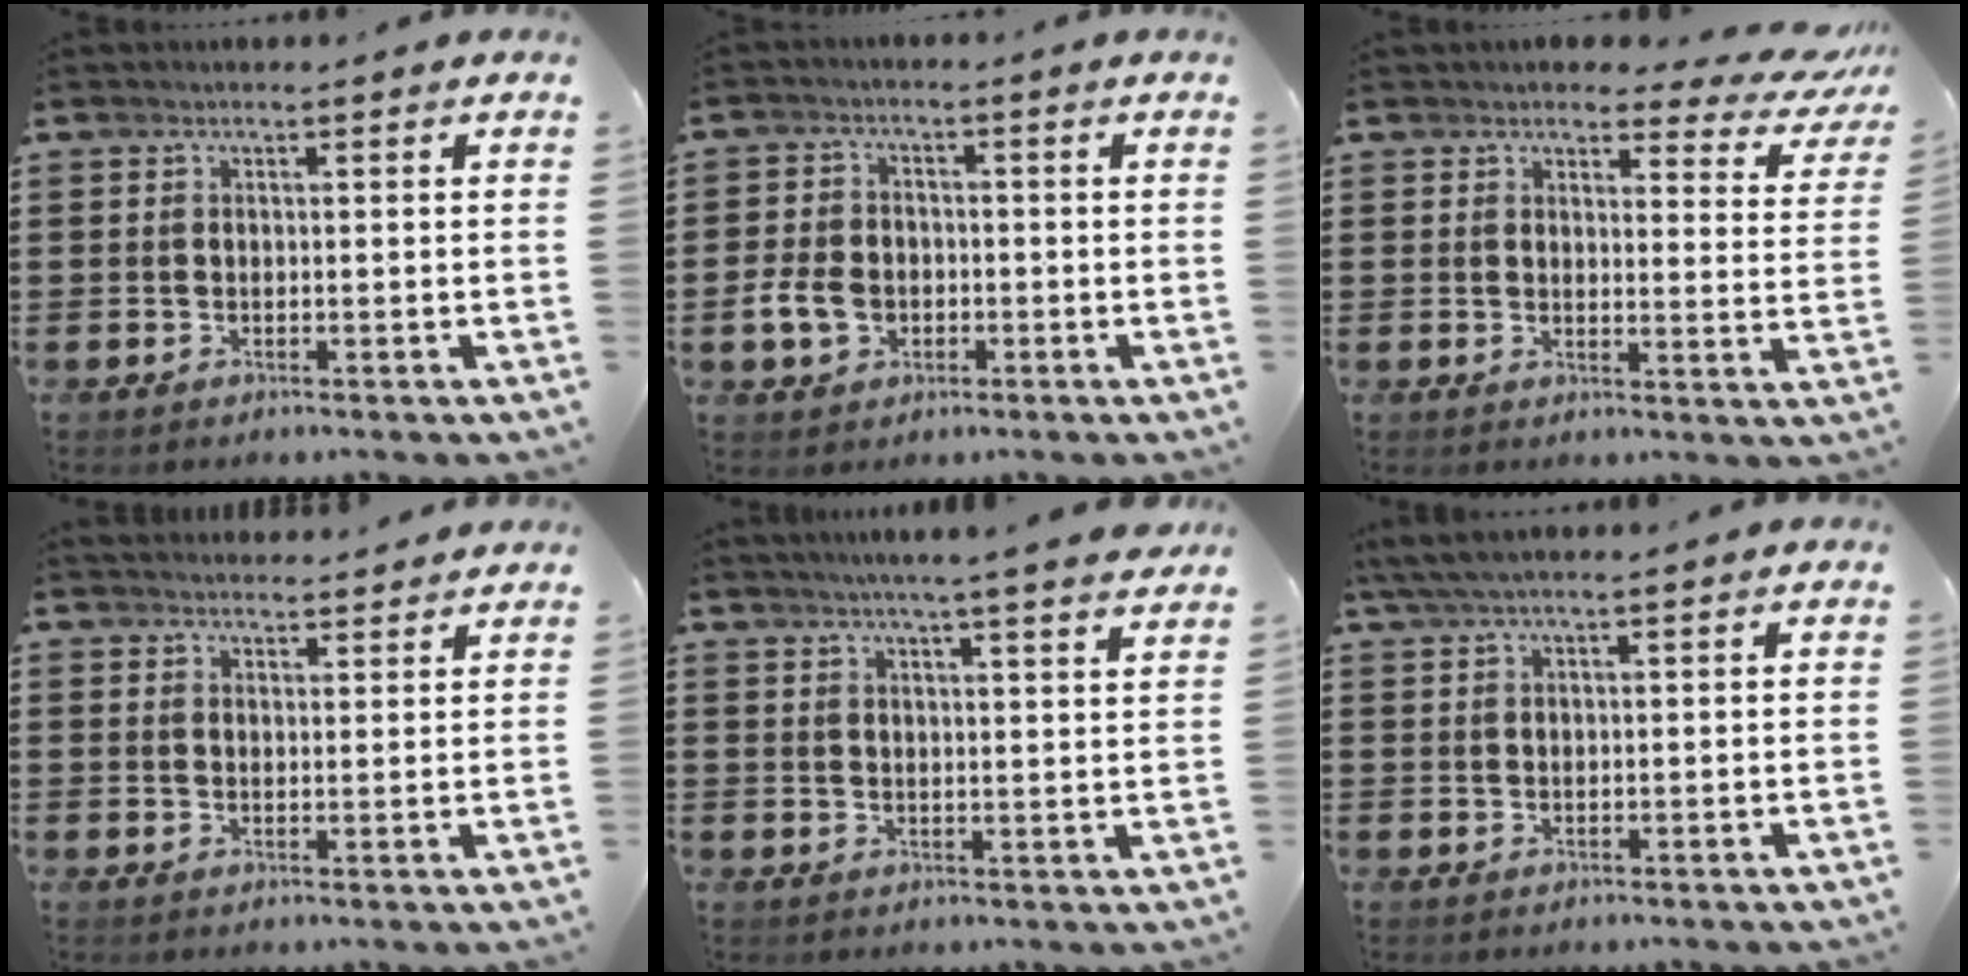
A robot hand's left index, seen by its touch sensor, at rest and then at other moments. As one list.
[{"total": 5.1, "force": [-1.5, 3.9, 3.0], "torque": [-0.080, 0.000, -0.034]}, {"total": 3.8, "force": [3.3, 1.1, 1.6], "torque": [-0.031, -0.019, 0.054]}, {"total": 2.2, "force": [2.2, 0.1, 0.0], "torque": [-0.005, -0.005, 0.043]}, {"total": 4.4, "force": [3.9, -0.9, 1.9], "torque": [-0.049, -0.016, 0.066]}, {"total": 2.4, "force": [1.4, 0.3, 2.0], "torque": [-0.039, 0.000, 0.026]}]